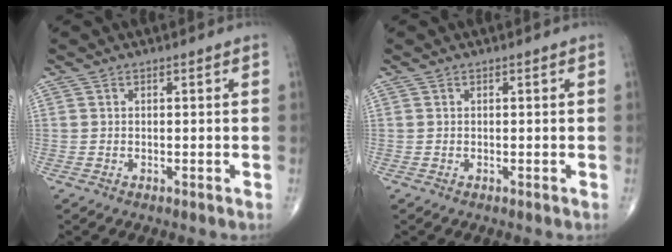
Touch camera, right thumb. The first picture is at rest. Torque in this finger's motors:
{"motor_torque": [0.00, 0.00, 0.01, 0.00, 0.00]}